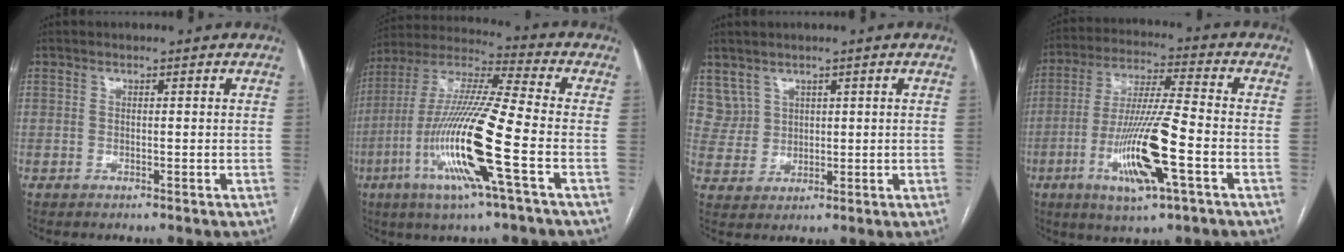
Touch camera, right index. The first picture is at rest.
{"total": 18.2, "force": [-5.8, 0.1, 17.2], "torque": [-0.353, -0.016, -0.116]}
{"total": 4.5, "force": [2.8, 3.5, -0.2], "torque": [0.007, 0.007, 0.063]}
{"total": 14.5, "force": [-4.8, 1.0, 13.6], "torque": [-0.269, -0.015, -0.086]}